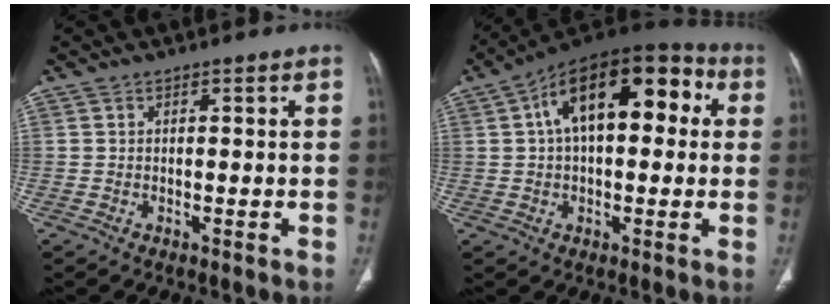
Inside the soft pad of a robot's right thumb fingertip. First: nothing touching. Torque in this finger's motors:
{"motor_torque": [0.49, 4.21, 0.73, 0.20, 0.16]}